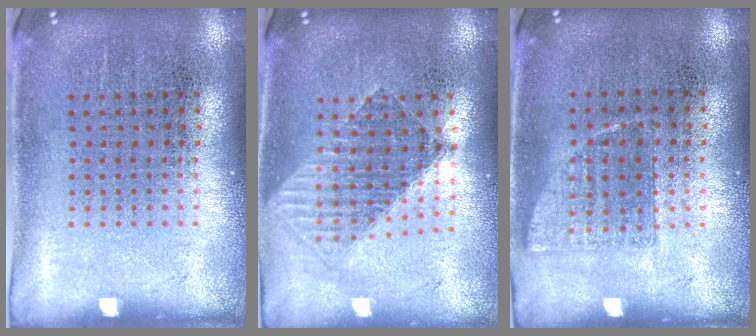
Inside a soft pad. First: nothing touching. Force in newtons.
{"total": 1.5, "press": 1.3, "slide": 0.7}
{"total": 0.7, "press": 0.7, "slide": 0.2}